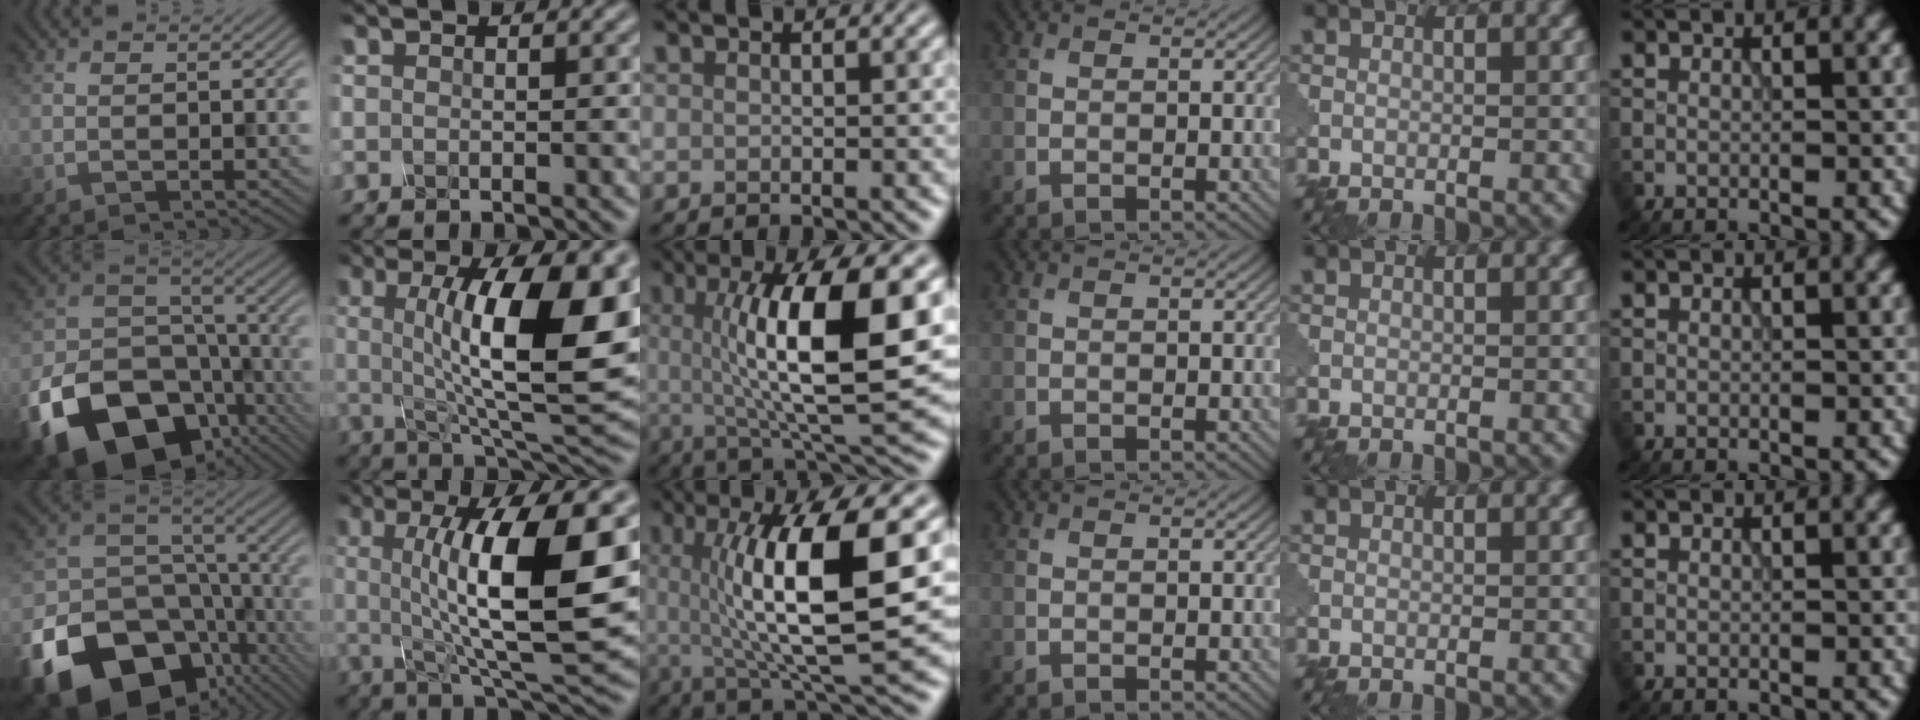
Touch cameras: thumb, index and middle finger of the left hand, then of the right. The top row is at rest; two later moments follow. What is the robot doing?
{"motion": "shake", "object": "sieve"}